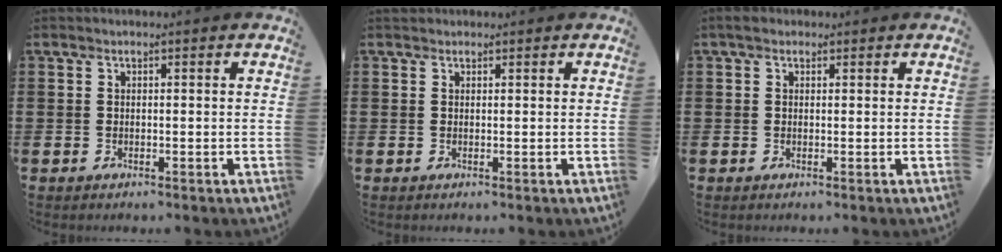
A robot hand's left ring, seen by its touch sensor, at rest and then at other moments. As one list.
[{"total": 0.6, "force": [0.5, 0.3, 0.1], "torque": [0.005, -0.001, 0.009]}, {"total": 1.6, "force": [1.0, 0.9, 0.7], "torque": [-0.010, 0.006, 0.016]}]